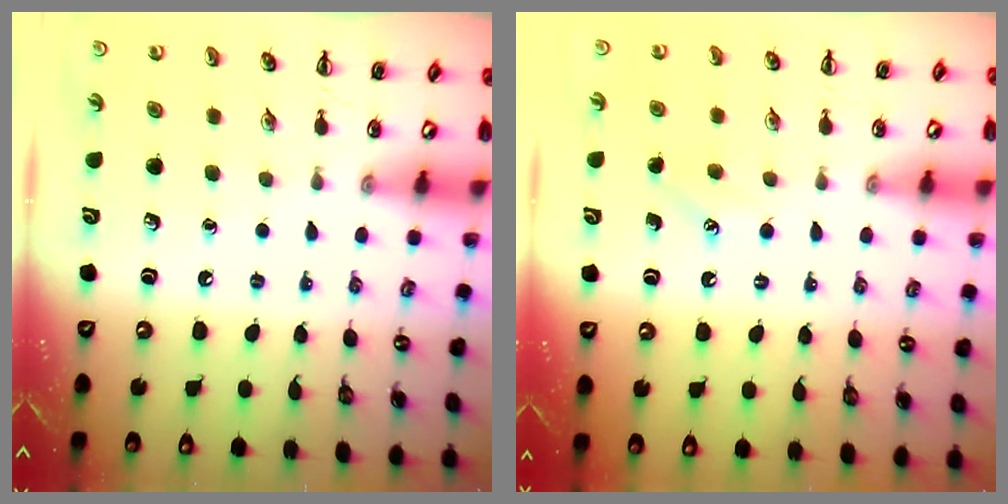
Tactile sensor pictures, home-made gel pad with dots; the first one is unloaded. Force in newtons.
{"total": 2.5, "press": 2.5, "slide": 0.6}